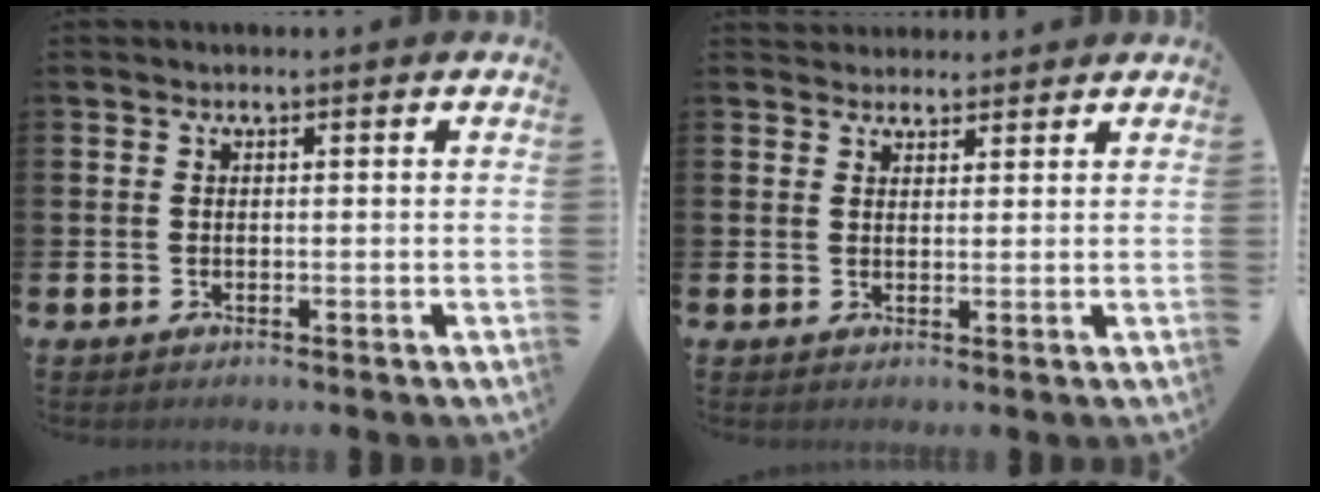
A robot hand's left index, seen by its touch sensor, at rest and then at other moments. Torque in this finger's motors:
{"motor_torque": [1.26, -0.88, 0.10, 0.01]}